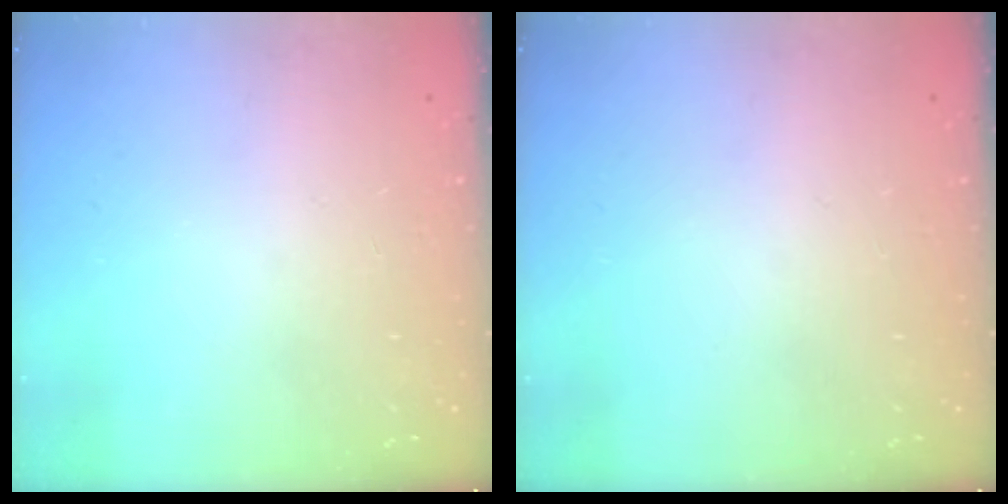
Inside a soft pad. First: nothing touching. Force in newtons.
{"total": 0.0}